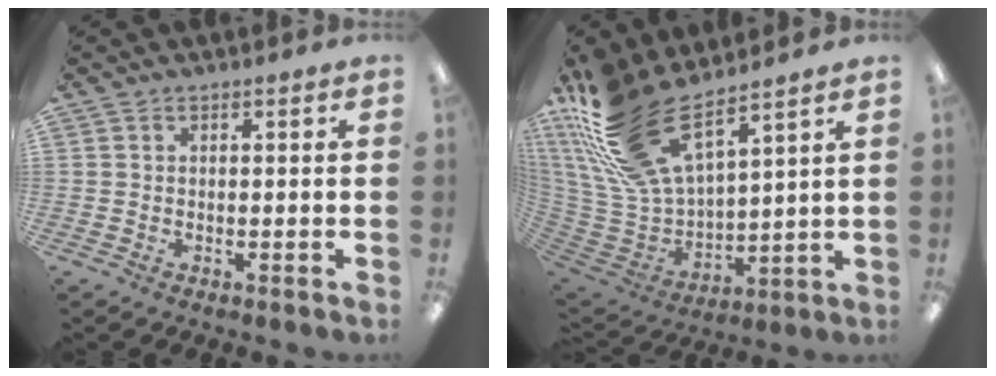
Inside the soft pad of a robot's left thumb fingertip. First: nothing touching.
{"total": 21.1, "force": [15.2, 7.9, 12.3], "torque": [-0.276, -0.100, 0.273]}